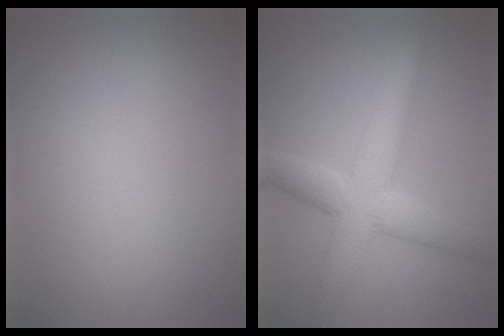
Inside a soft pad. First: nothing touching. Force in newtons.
{"total": 5.4, "press": 5.4, "slide": 0.2}